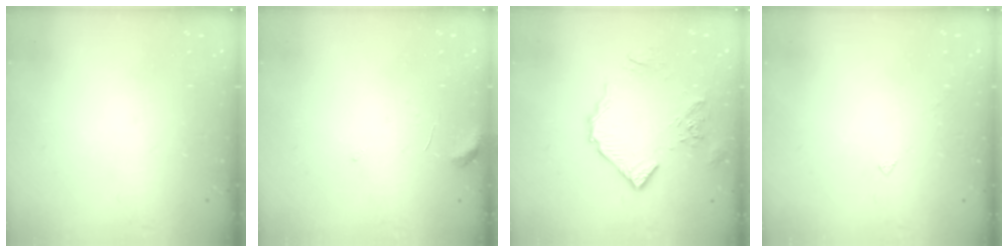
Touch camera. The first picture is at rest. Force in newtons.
{"total": 4.6, "press": 4.6, "slide": 0.5}
{"total": 11.8, "press": 11.7, "slide": 1.1}
{"total": 2.3, "press": 2.3, "slide": 0.5}